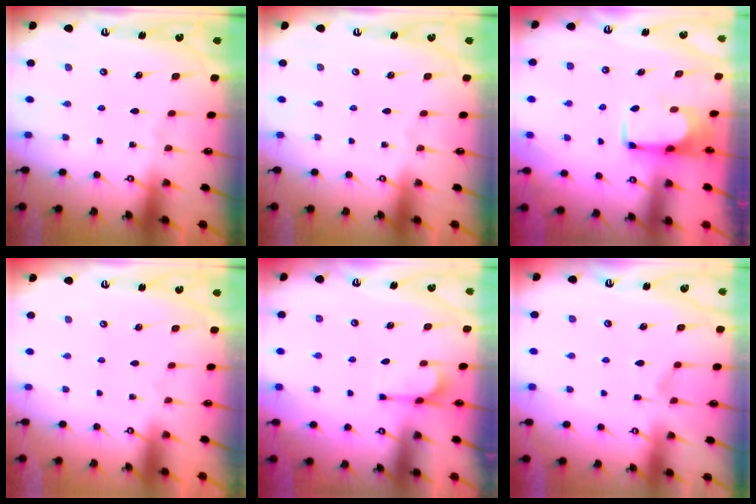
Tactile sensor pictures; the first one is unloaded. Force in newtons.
{"total": 0.0}
{"total": 1.5, "press": 1.5, "slide": 0.1}
{"total": 1.5, "press": 1.4, "slide": 0.6}
{"total": 4.5, "press": 4.4, "slide": 1.1}
{"total": 2.2, "press": 1.9, "slide": 1.1}